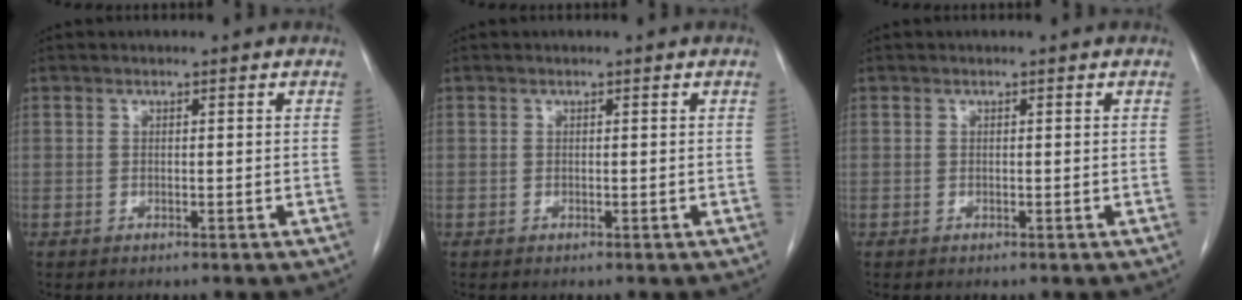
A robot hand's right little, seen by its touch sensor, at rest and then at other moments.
{"total": 0.0}
{"total": 0.0}